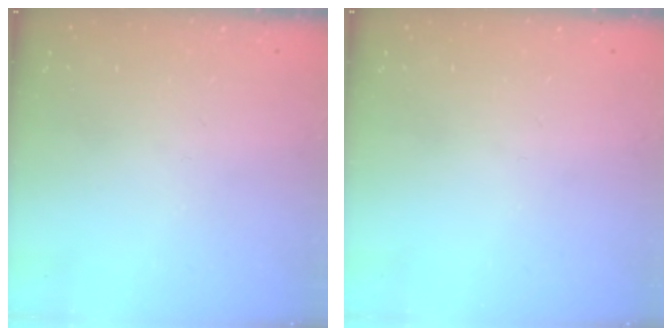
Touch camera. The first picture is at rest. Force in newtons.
{"total": 0.0}